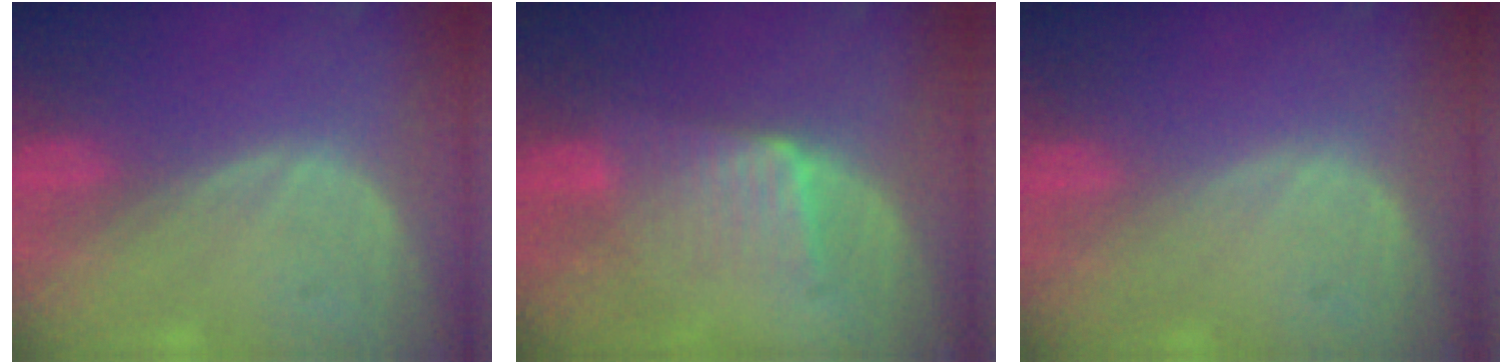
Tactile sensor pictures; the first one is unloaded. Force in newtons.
{"total": 6.1, "press": 5.5, "slide": 2.6}
{"total": 0.0}